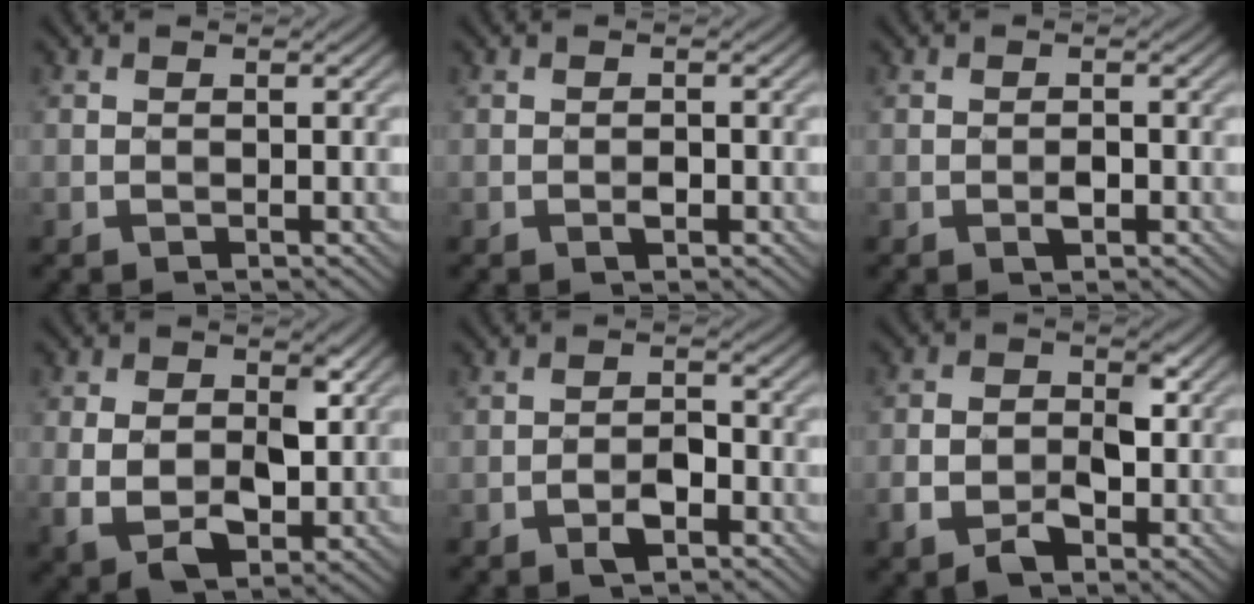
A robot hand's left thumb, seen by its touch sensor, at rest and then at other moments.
{"total": 1.1, "force": [-0.5, 0.5, 0.8], "torque": [-0.011, 0.002, -0.009]}
{"total": 1.4, "force": [-0.6, 0.7, 1.1], "torque": [-0.016, 0.002, -0.012]}
{"total": 7.2, "force": [0.2, 4.7, 5.5], "torque": [-0.108, -0.013, 0.008]}
{"total": 3.3, "force": [-1.8, 1.6, 2.2], "torque": [-0.035, 0.004, -0.037]}
{"total": 5.6, "force": [-1.9, 3.4, 4.0], "torque": [-0.061, -0.001, -0.037]}